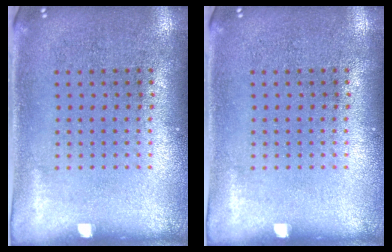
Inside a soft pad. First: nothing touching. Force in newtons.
{"total": 0.0}